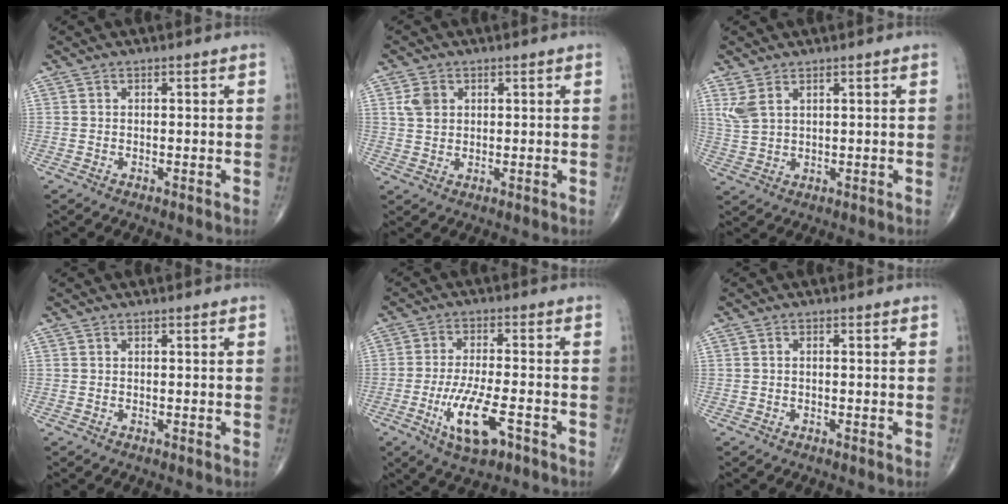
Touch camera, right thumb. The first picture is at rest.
{"total": 3.7, "force": [1.2, 2.9, 2.0], "torque": [-0.024, 0.001, 0.027]}
{"total": 4.1, "force": [2.3, 2.0, 2.7], "torque": [-0.060, -0.001, 0.059]}
{"total": 0.0}
{"total": 10.2, "force": [-4.5, 3.2, 8.6], "torque": [-0.167, 0.008, -0.075]}
{"total": 0.5, "force": [-0.2, 0.3, 0.4], "torque": [-0.005, 0.001, -0.007]}